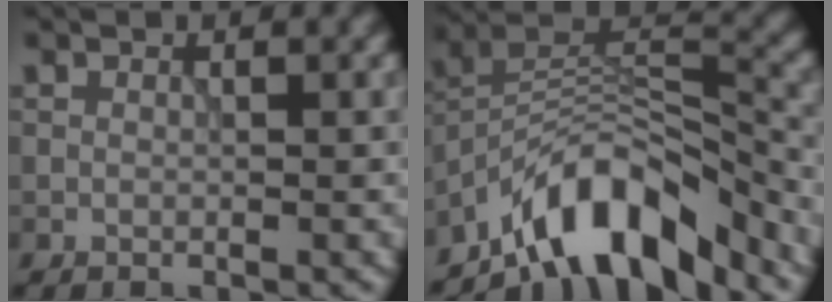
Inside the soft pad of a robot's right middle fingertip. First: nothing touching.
{"total": 9.2, "force": [-6.8, 3.1, 5.4], "torque": [-0.071, 0.008, -0.128]}